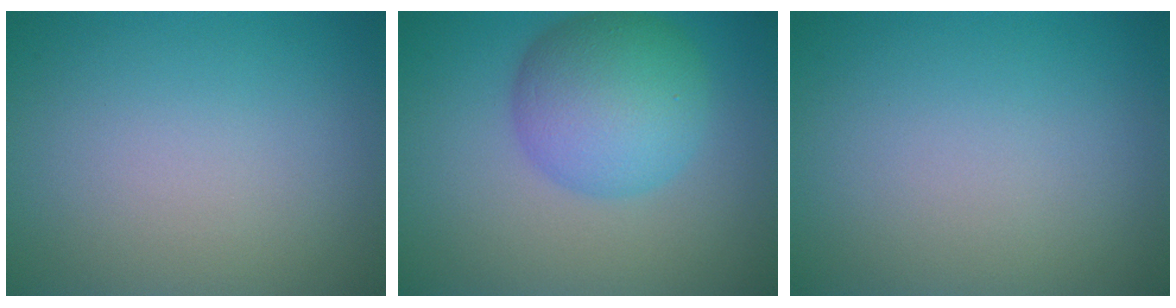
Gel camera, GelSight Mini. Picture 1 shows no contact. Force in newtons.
{"total": 6.9, "press": 6.9, "slide": 0.2}
{"total": 0.0}